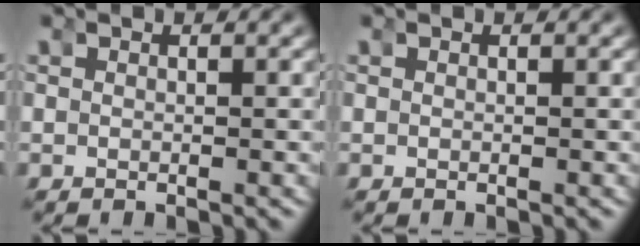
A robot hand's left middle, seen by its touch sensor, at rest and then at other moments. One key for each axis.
{"total": 0.0}